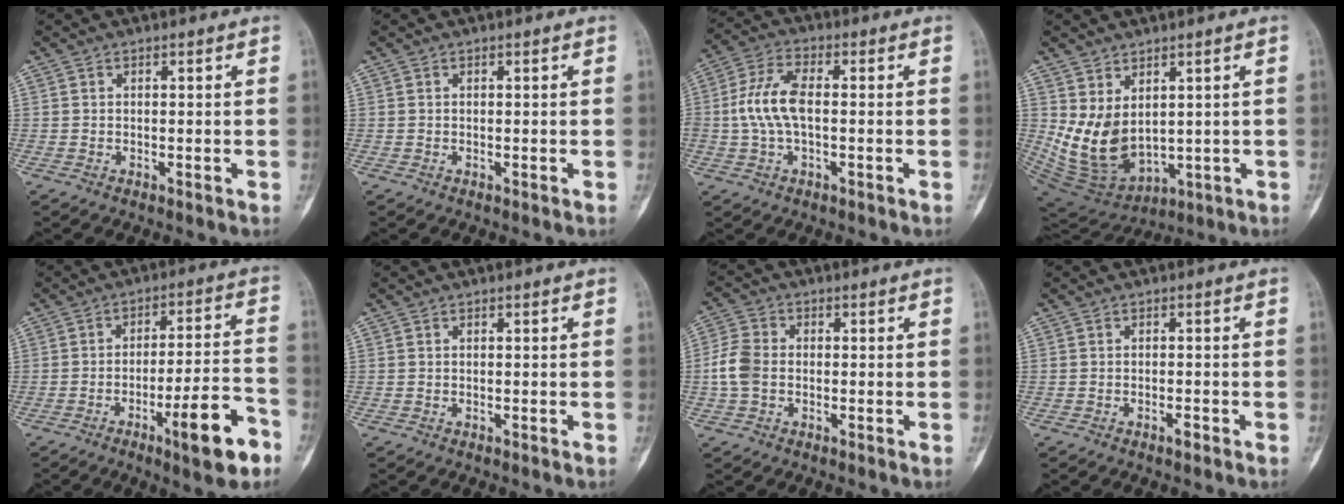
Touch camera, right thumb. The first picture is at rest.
{"total": 0.0}
{"total": 9.1, "force": [-0.2, 4.6, 7.8], "torque": [-0.168, 0.024, -0.010]}
{"total": 11.4, "force": [2.0, 7.8, 8.0], "torque": [-0.122, -0.028, 0.072]}
{"total": 13.0, "force": [-6.7, 2.7, 10.8], "torque": [-0.156, 0.038, -0.096]}
{"total": 0.0}
{"total": 6.0, "force": [-0.8, 4.5, 3.9], "torque": [-0.086, 0.014, -0.023]}
{"total": 1.3, "force": [-0.8, 0.5, 0.9], "torque": [-0.018, 0.004, -0.014]}